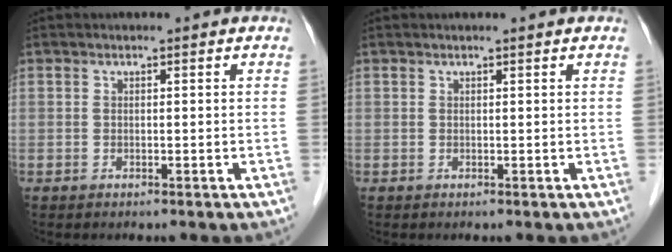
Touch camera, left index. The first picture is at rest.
{"total": 0.8, "force": [0.8, -0.1, 0.3], "torque": [-0.009, 0.003, 0.013]}